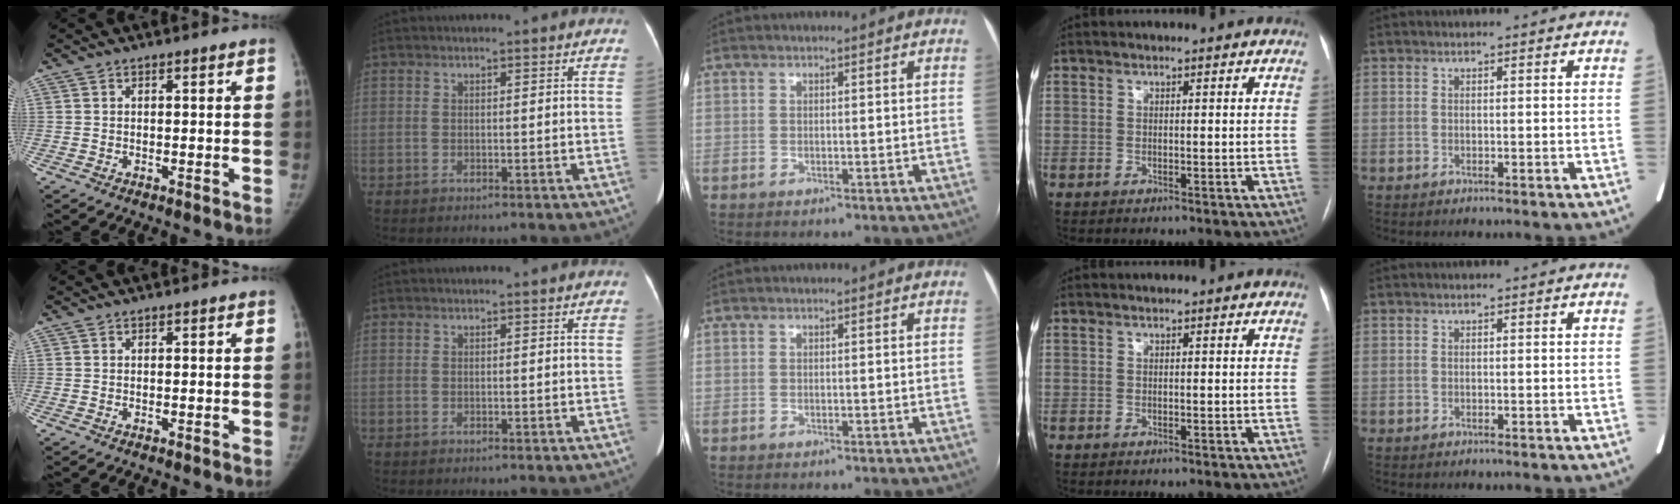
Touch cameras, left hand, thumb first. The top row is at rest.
{}